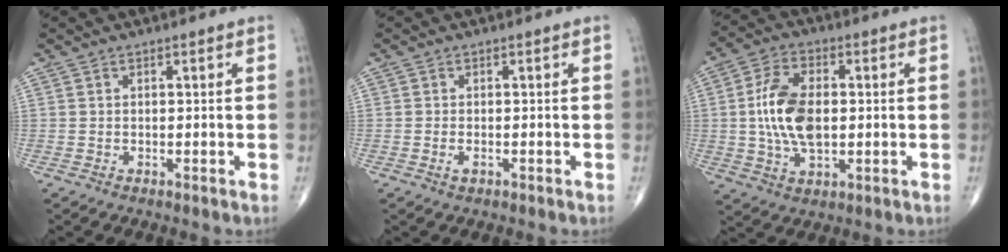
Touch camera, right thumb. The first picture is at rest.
{"total": 1.2, "force": [-0.5, 0.6, 0.9], "torque": [-0.019, 0.000, -0.010]}
{"total": 11.9, "force": [0.2, 6.6, 9.9], "torque": [-0.189, 0.006, 0.005]}